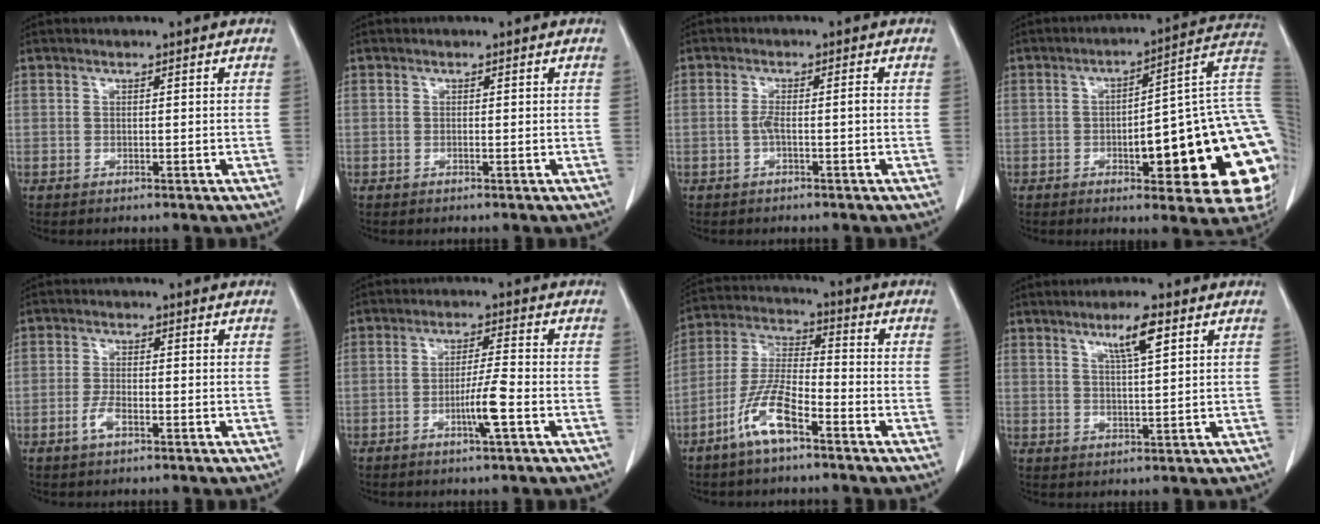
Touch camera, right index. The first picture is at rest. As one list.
[{"total": 0.0}, {"total": 2.3, "force": [-0.7, 0.1, 2.2], "torque": [-0.041, 0.002, -0.013]}, {"total": 24.8, "force": [-3.6, 5.0, 24.0], "torque": [-0.211, 0.026, -0.042]}, {"total": 2.7, "force": [-1.4, 0.7, 2.2], "torque": [-0.047, 0.000, -0.030]}, {"total": 5.1, "force": [-2.0, -0.4, 4.7], "torque": [-0.088, -0.008, -0.038]}, {"total": 9.5, "force": [-5.5, 2.1, 7.4], "torque": [-0.162, -0.002, -0.111]}, {"total": 5.0, "force": [2.7, 0.2, 4.2], "torque": [-0.072, 0.000, 0.045]}]